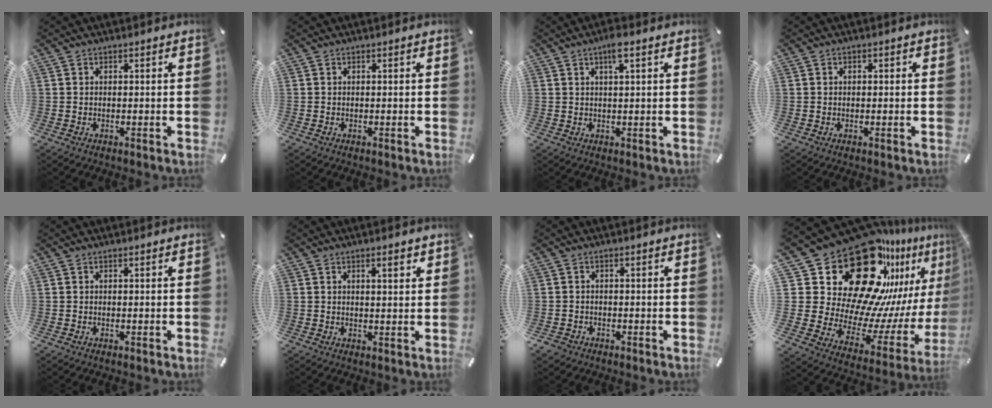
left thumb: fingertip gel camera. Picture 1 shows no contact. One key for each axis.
{"total": 0.0}
{"total": 4.1, "fx": 2.2, "fy": 0.7, "fz": 3.4, "tx": -0.072, "ty": 0.005, "tz": 0.036}
{"total": 0.8, "fx": 0.0, "fy": 0.6, "fz": 0.5, "tx": -0.011, "ty": 0.004, "tz": -0.002}
{"total": 0.0}
{"total": 2.8, "fx": 1.6, "fy": 0.7, "fz": 2.2, "tx": -0.037, "ty": 0.000, "tz": 0.025}
{"total": 1.7, "fx": -1.1, "fy": 1.3, "fz": 0.4, "tx": -0.007, "ty": 0.006, "tz": -0.024}
{"total": 34.6, "fx": 20.8, "fy": 18.4, "fz": 20.6, "tx": -0.317, "ty": -0.208, "tz": 0.400}